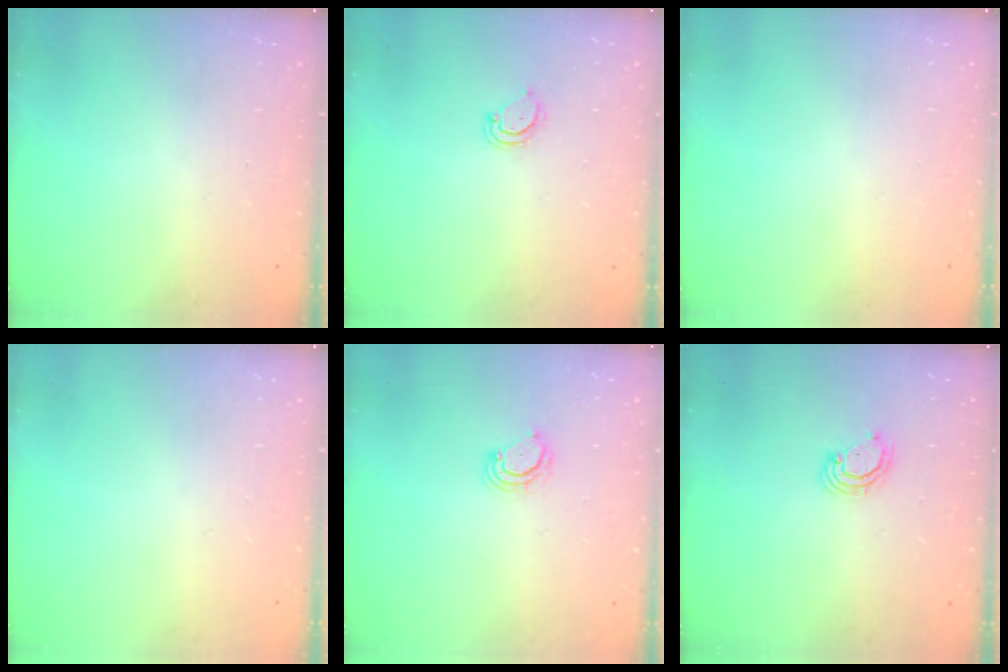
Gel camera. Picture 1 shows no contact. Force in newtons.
{"total": 3.4, "press": 3.3, "slide": 0.5}
{"total": 0.0}
{"total": 0.0}
{"total": 4.2, "press": 4.1, "slide": 0.3}
{"total": 3.5, "press": 3.5, "slide": 0.2}